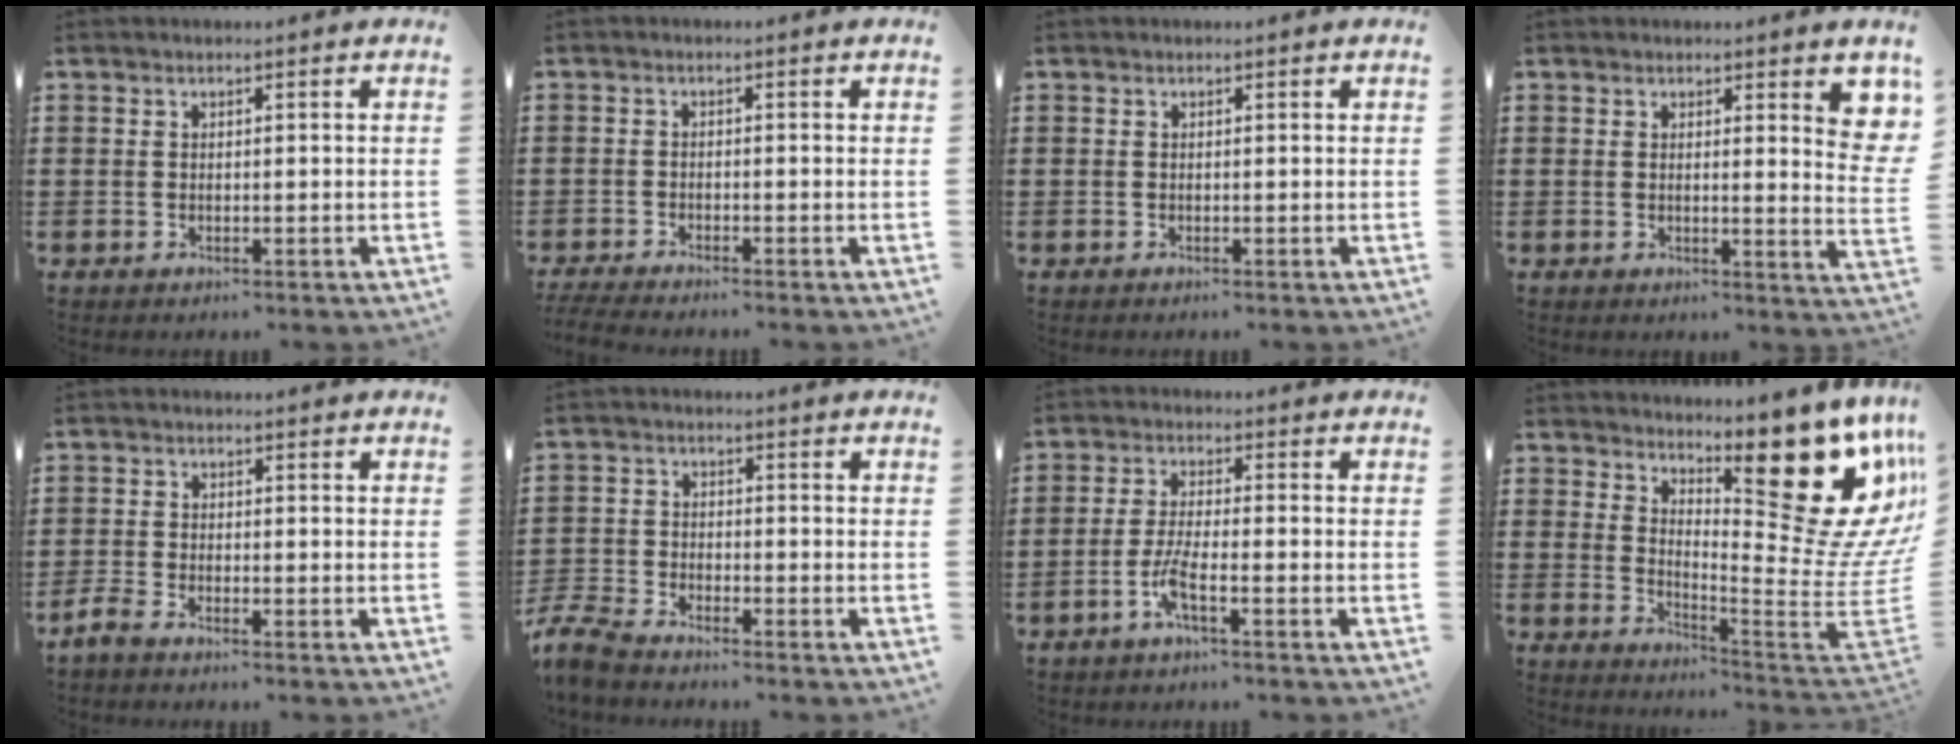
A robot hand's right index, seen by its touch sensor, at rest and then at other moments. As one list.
[{"total": 2.3, "force": [-2.2, -0.2, 0.5], "torque": [-0.016, -0.007, -0.047]}, {"total": 0.0}, {"total": 3.9, "force": [1.6, 0.7, 3.4], "torque": [-0.047, -0.009, 0.024]}, {"total": 2.0, "force": [-1.9, 0.1, 0.6], "torque": [-0.029, -0.001, -0.044]}, {"total": 5.0, "force": [-4.9, 0.4, 1.0], "torque": [-0.052, -0.009, -0.106]}, {"total": 4.5, "force": [-2.6, 0.3, 3.7], "torque": [-0.091, -0.011, -0.056]}, {"total": 18.1, "force": [8.7, 6.9, 14.3], "torque": [-0.188, -0.074, 0.139]}]